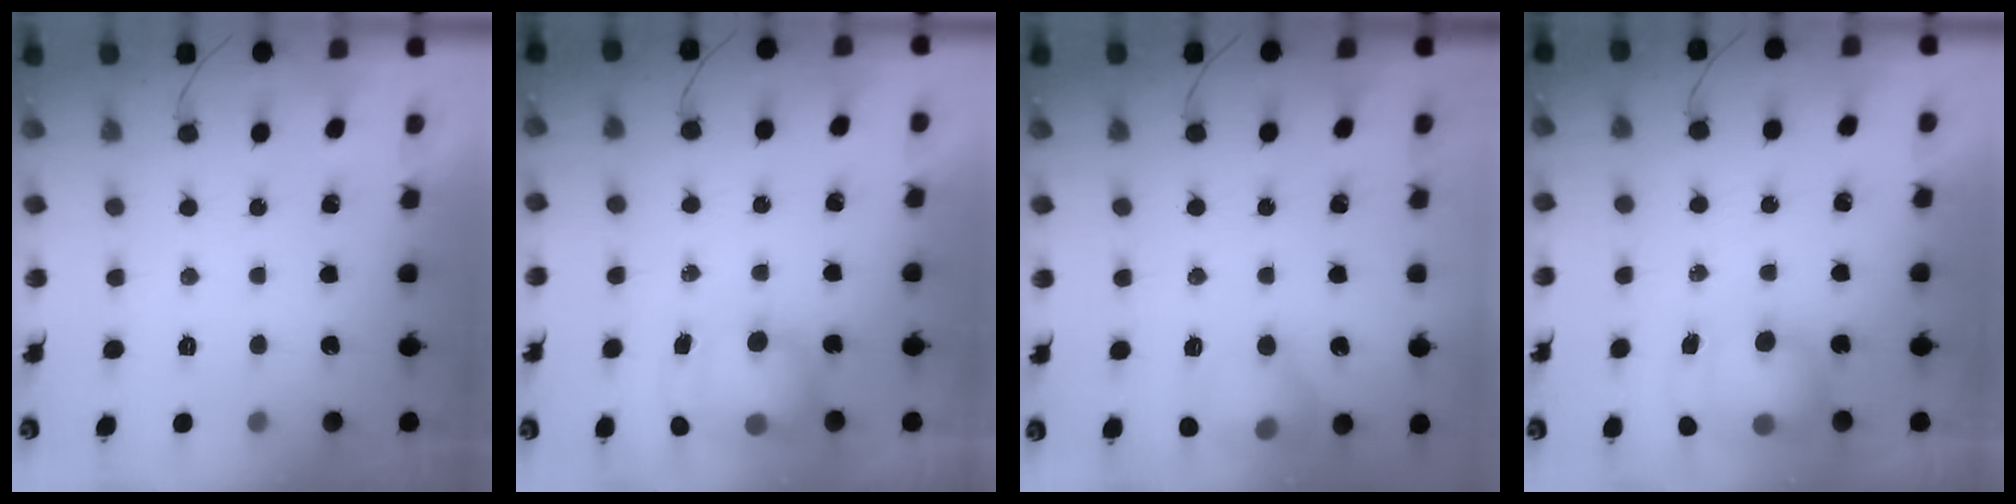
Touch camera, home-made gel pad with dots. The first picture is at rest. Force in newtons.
{"total": 11.5, "press": 8.7, "slide": 7.5}
{"total": 12.8, "press": 12.8, "slide": 1.0}
{"total": 8.3, "press": 8.1, "slide": 1.8}